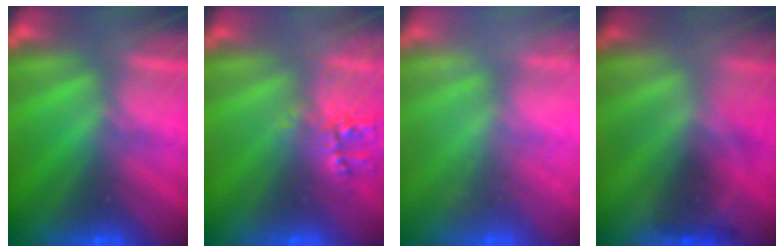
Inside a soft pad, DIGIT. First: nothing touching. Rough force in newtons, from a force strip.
{"total": 2.3}
{"total": 5.8}
{"total": 2.3}